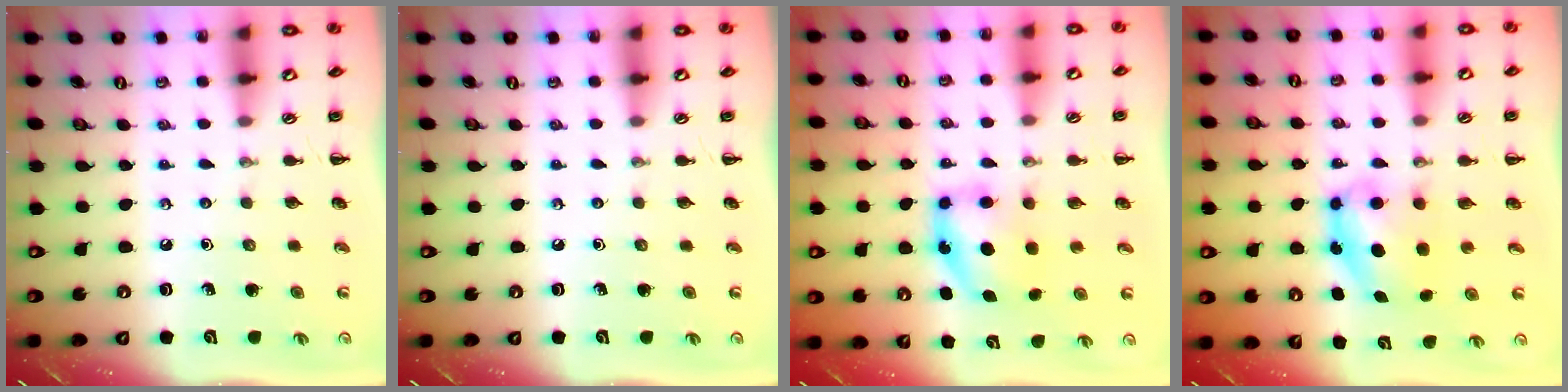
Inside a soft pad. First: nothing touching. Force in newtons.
{"total": 0.0}
{"total": 6.6, "press": 6.5, "slide": 1.0}
{"total": 6.4, "press": 6.3, "slide": 0.6}